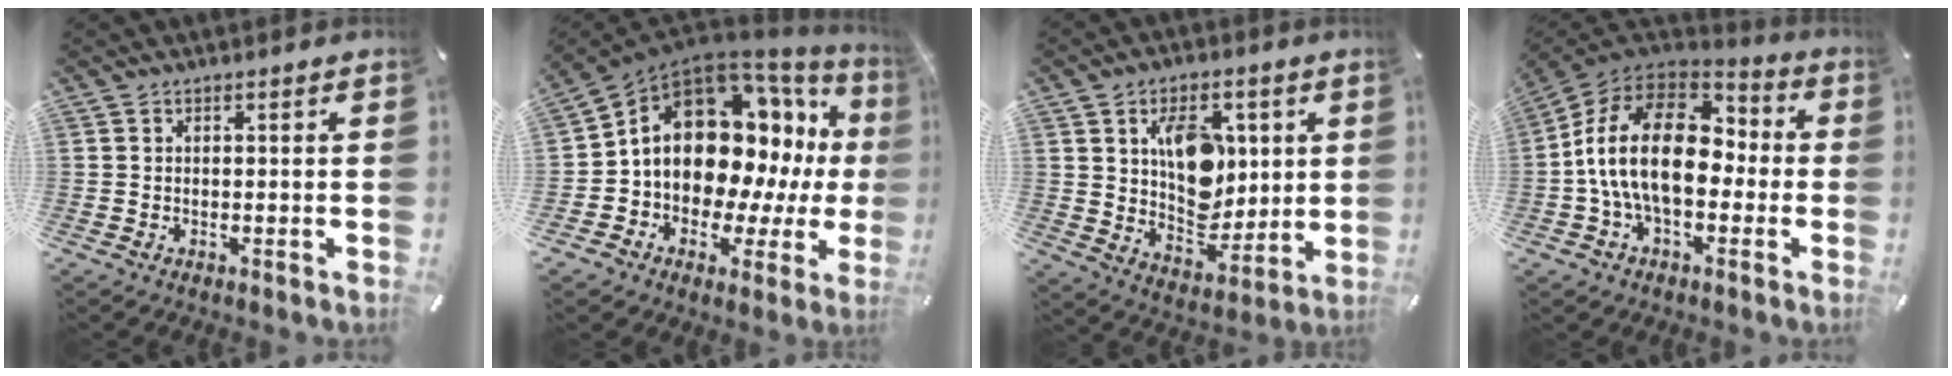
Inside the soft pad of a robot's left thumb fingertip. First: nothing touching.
{"total": 16.5, "force": [4.2, 12.1, 10.5], "torque": [-0.174, -0.042, 0.075]}
{"total": 12.9, "force": [4.0, 9.7, 7.6], "torque": [-0.104, -0.015, 0.076]}
{"total": 20.2, "force": [-1.5, 12.7, 15.6], "torque": [-0.307, 0.027, -0.025]}